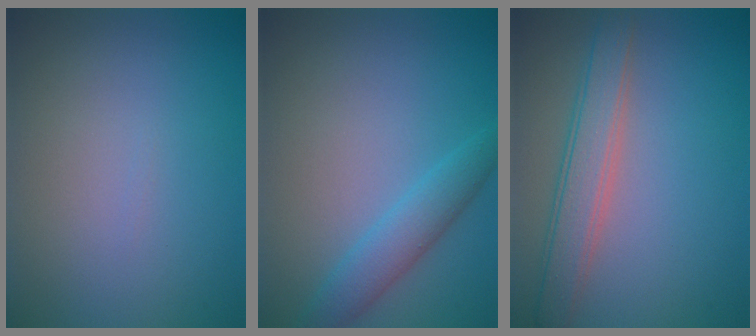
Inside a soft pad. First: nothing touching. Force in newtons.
{"total": 3.0, "press": 3.0, "slide": 0.1}
{"total": 4.0, "press": 4.0, "slide": 0.3}